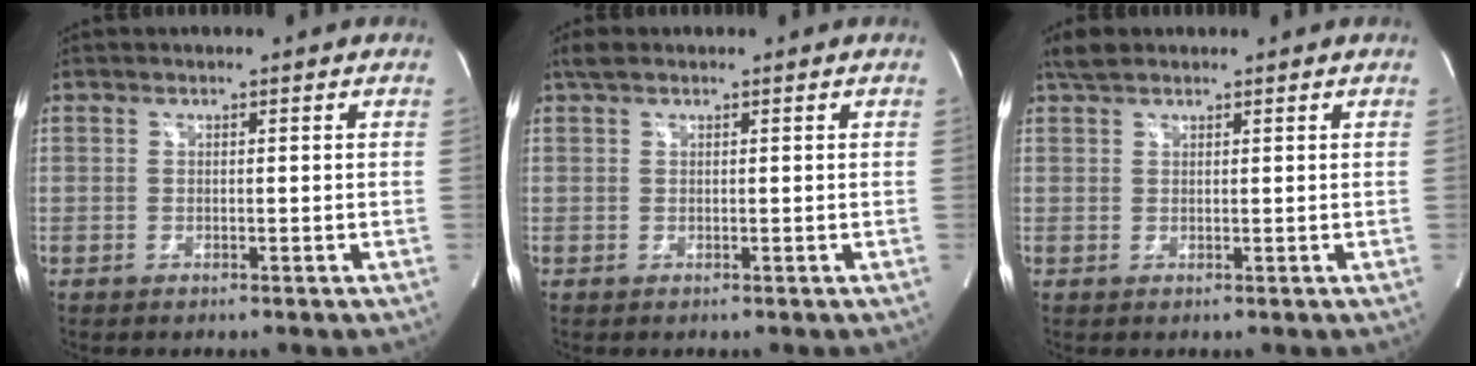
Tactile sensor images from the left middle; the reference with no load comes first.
{"total": 2.2, "force": [1.6, 1.0, 1.1], "torque": [-0.027, 0.017, 0.031]}
{"total": 2.3, "force": [1.9, 1.1, 0.8], "torque": [-0.018, 0.012, 0.034]}